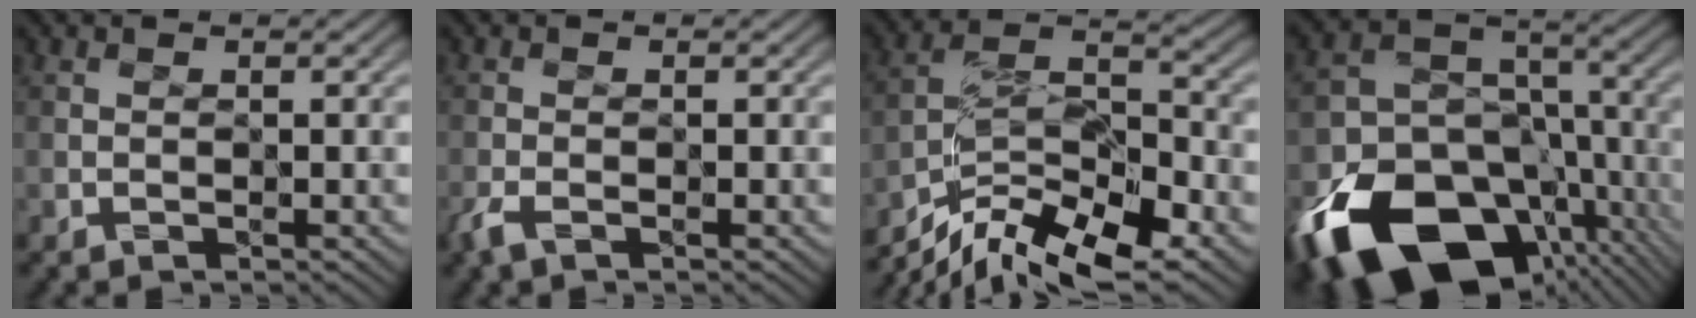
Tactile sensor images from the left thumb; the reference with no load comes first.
{"total": 2.2, "force": [-1.4, 0.8, 1.6], "torque": [-0.042, -0.002, -0.033]}
{"total": 12.8, "force": [-9.1, 4.1, 8.1], "torque": [-0.160, -0.004, -0.171]}
{"total": 21.9, "force": [-11.3, 14.8, 11.4], "torque": [-0.258, -0.054, -0.156]}